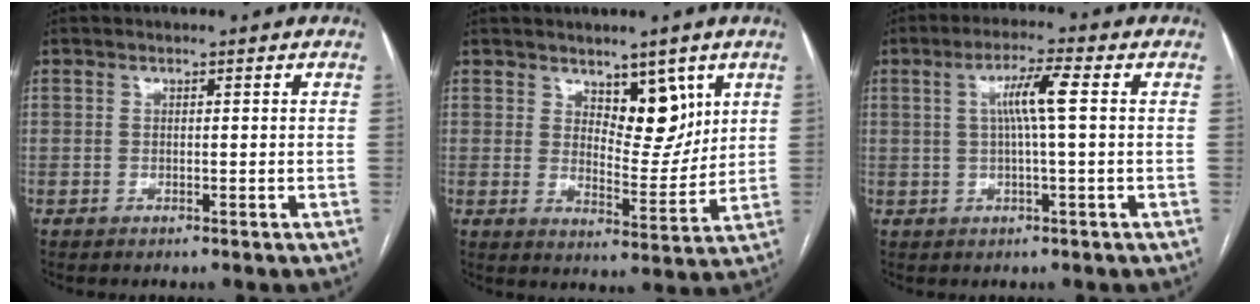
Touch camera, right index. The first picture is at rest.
{"total": 7.6, "force": [4.2, 3.5, 5.3], "torque": [-0.068, -0.009, 0.072]}
{"total": 5.8, "force": [1.0, -0.3, 5.7], "torque": [-0.104, 0.008, 0.018]}